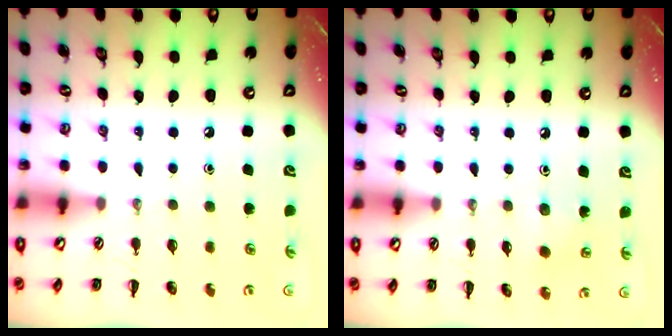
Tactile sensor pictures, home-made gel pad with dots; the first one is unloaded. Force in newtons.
{"total": 2.8, "press": 2.7, "slide": 0.8}